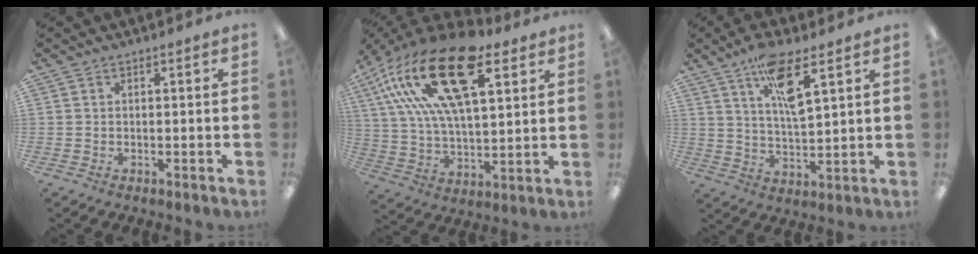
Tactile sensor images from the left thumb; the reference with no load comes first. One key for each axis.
{"total": 26.7, "fx": 13.4, "fy": 12.2, "fz": 19.5, "tx": -0.358, "ty": -0.054, "tz": 0.228}
{"total": 11.4, "fx": 6.7, "fy": 3.6, "fz": 8.5, "tx": -0.137, "ty": -0.029, "tz": 0.114}